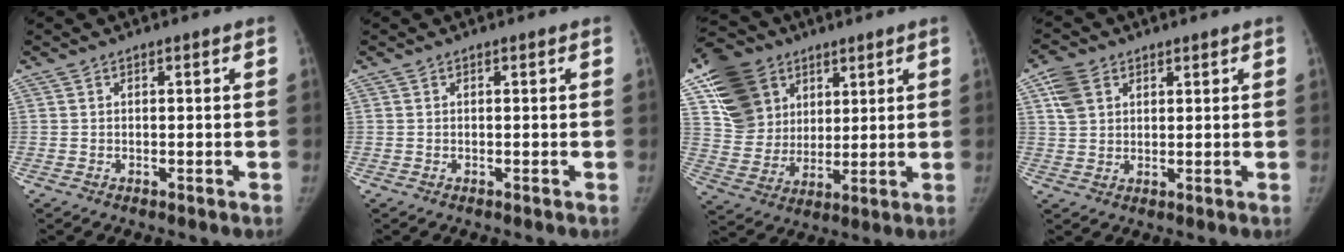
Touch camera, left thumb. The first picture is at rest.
{"total": 0.0}
{"total": 16.2, "force": [7.6, 12.9, 6.1], "torque": [-0.087, -0.013, 0.146]}
{"total": 5.9, "force": [2.8, 4.3, 2.9], "torque": [-0.043, -0.001, 0.055]}